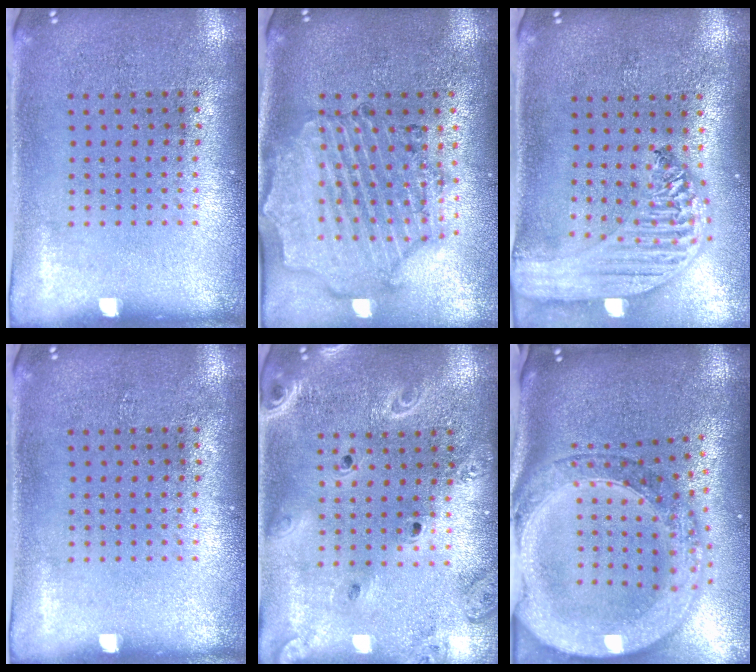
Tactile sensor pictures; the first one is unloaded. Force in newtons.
{"total": 1.6, "press": 1.6, "slide": 0.4}
{"total": 2.9, "press": 2.3, "slide": 1.8}
{"total": 0.0}
{"total": 2.0, "press": 1.8, "slide": 0.9}
{"total": 3.7, "press": 2.9, "slide": 2.2}